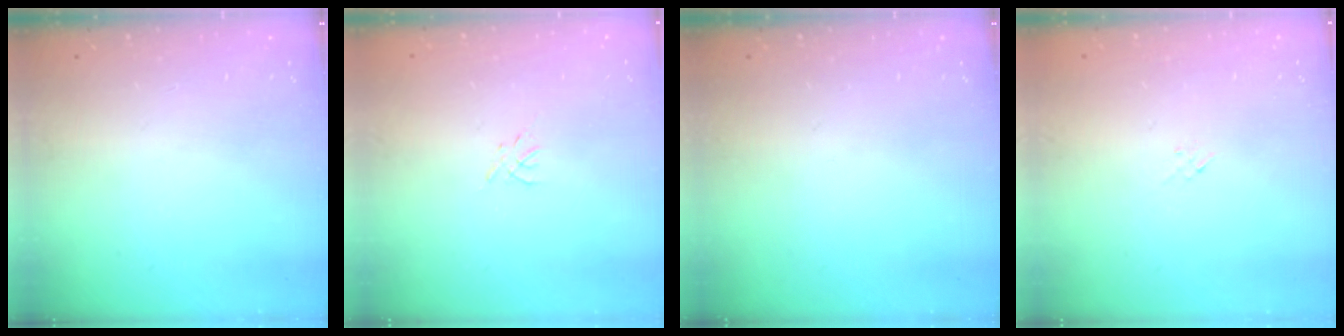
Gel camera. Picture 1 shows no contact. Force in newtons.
{"total": 0.0}
{"total": 0.0}
{"total": 1.3, "press": 1.2, "slide": 0.5}